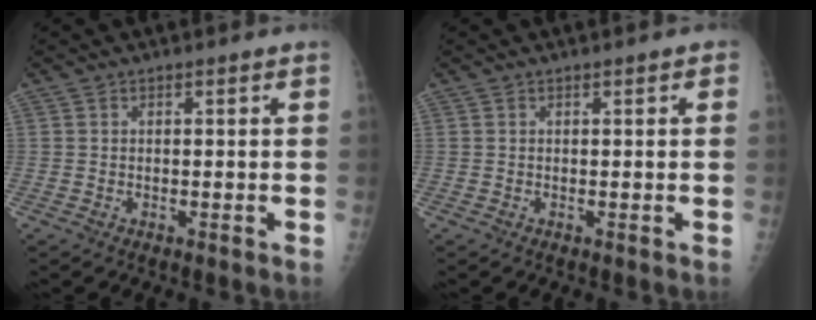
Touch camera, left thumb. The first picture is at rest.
{"total": 0.9, "force": [0.3, 0.3, 0.8], "torque": [-0.011, 0.003, 0.002]}